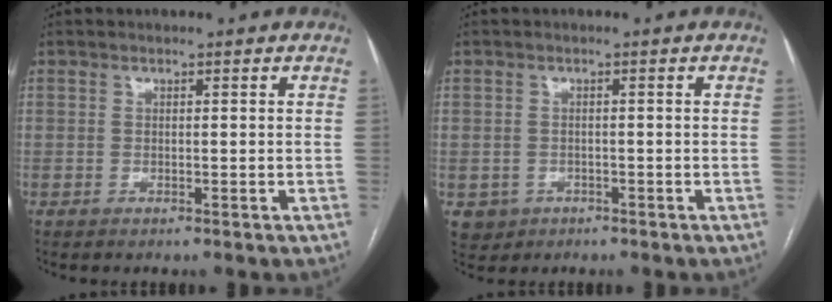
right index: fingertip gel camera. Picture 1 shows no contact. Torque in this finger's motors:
{"motor_torque": [-0.02, 0.10, -0.37, -0.14]}